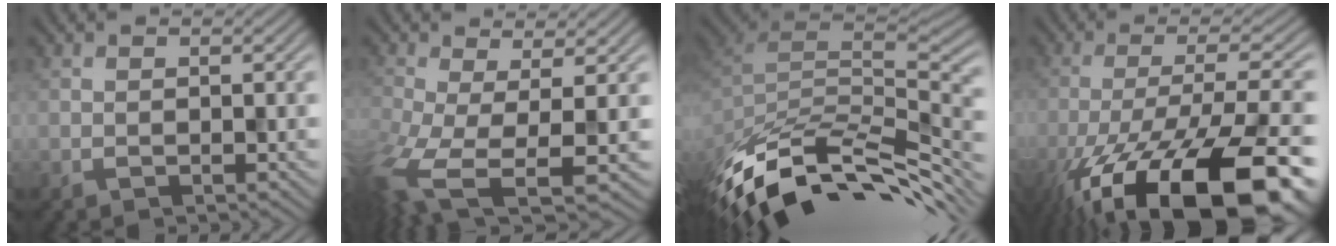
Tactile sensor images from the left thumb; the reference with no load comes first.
{"total": 8.1, "force": [-2.8, 3.3, 6.8], "torque": [-0.164, -0.043, -0.040]}
{"total": 12.9, "force": [-8.8, 6.0, 7.3], "torque": [-0.189, -0.013, -0.143]}
{"total": 18.5, "force": [-10.9, 6.1, 13.7], "torque": [-0.228, -0.038, -0.166]}